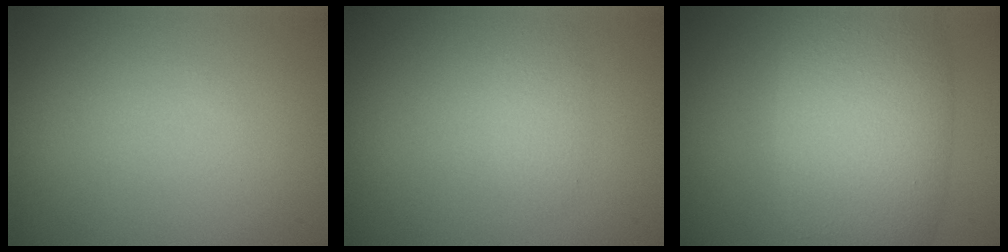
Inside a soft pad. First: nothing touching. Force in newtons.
{"total": 1.3, "press": 1.3, "slide": 0.1}
{"total": 10.3, "press": 10.3, "slide": 0.3}